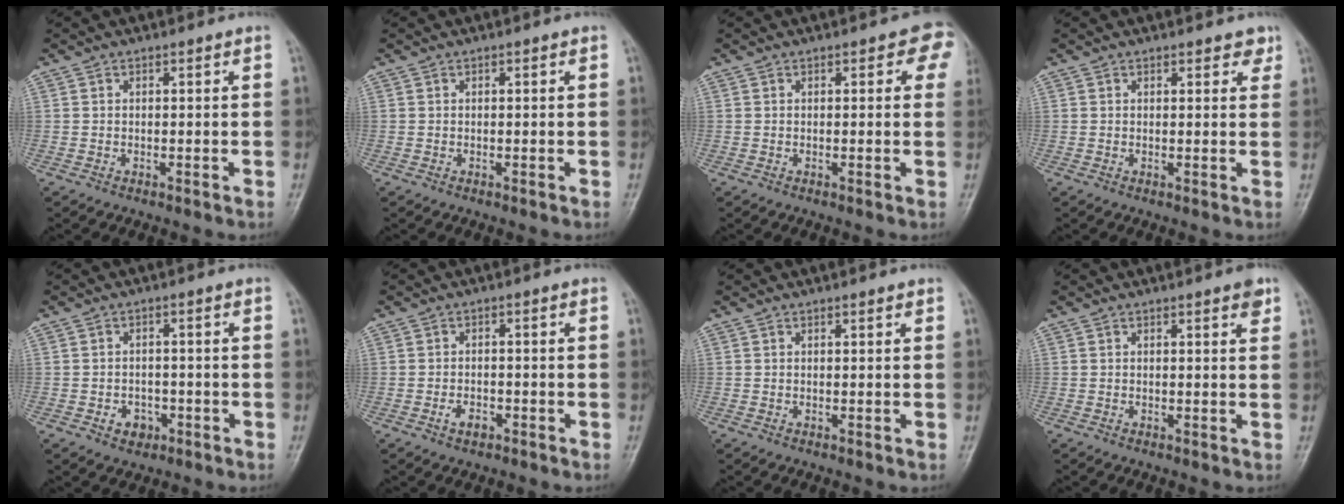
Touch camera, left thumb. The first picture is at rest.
{"total": 0.0}
{"total": 4.2, "force": [1.7, 2.2, 3.2], "torque": [-0.005, 0.001, 0.008]}
{"total": 2.6, "force": [1.8, 1.3, 1.3], "torque": [0.004, -0.007, 0.018]}
{"total": 3.3, "force": [-1.6, 2.6, 1.3], "torque": [-0.004, 0.011, -0.019]}
{"total": 2.3, "force": [-1.4, 1.4, 1.3], "torque": [-0.022, 0.008, -0.022]}
{"total": 0.7, "force": [0.5, 0.2, 0.5], "torque": [-0.006, -0.001, 0.005]}
{"total": 2.1, "force": [1.3, 0.5, 1.6], "torque": [-0.017, -0.004, 0.013]}